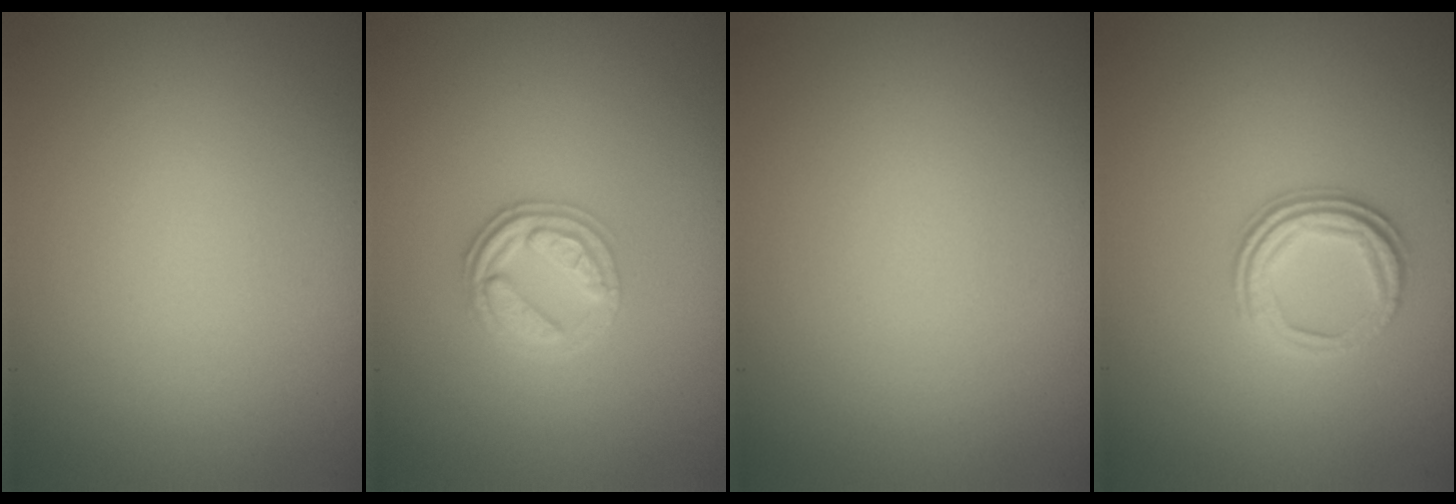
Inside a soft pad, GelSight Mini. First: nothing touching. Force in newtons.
{"total": 2.7, "press": 2.7, "slide": 0.5}
{"total": 0.0}
{"total": 3.1, "press": 2.3, "slide": 2.0}